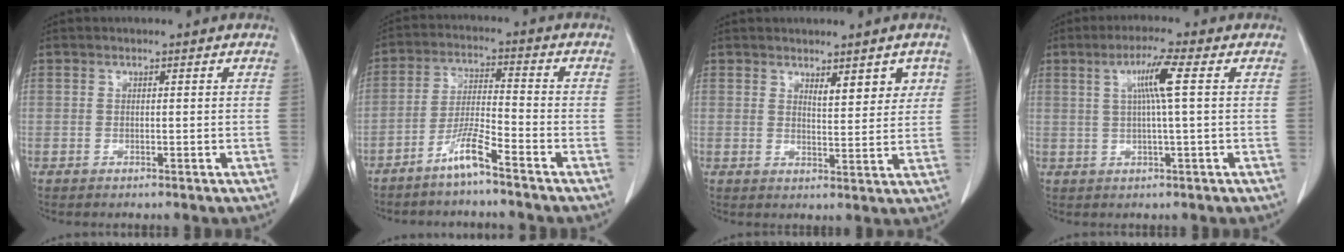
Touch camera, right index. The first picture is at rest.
{"total": 6.1, "force": [-4.5, -0.3, 4.0], "torque": [-0.081, -0.008, -0.094]}
{"total": 4.6, "force": [2.6, 1.5, 3.4], "torque": [-0.046, -0.002, 0.040]}
{"total": 5.7, "force": [1.3, -0.7, 5.4], "torque": [-0.100, 0.006, 0.026]}